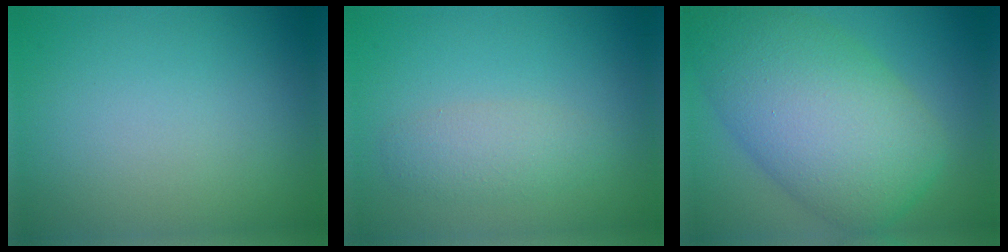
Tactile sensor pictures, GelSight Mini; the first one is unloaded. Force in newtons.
{"total": 2.3, "press": 2.3, "slide": 0.1}
{"total": 11.5, "press": 11.5, "slide": 0.7}